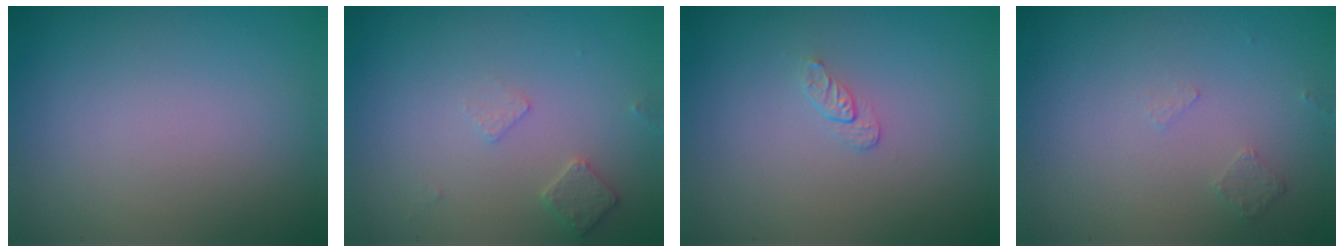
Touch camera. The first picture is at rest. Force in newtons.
{"total": 1.5, "press": 1.4, "slide": 0.3}
{"total": 0.8, "press": 0.5, "slide": 0.7}
{"total": 0.6, "press": 0.5, "slide": 0.4}